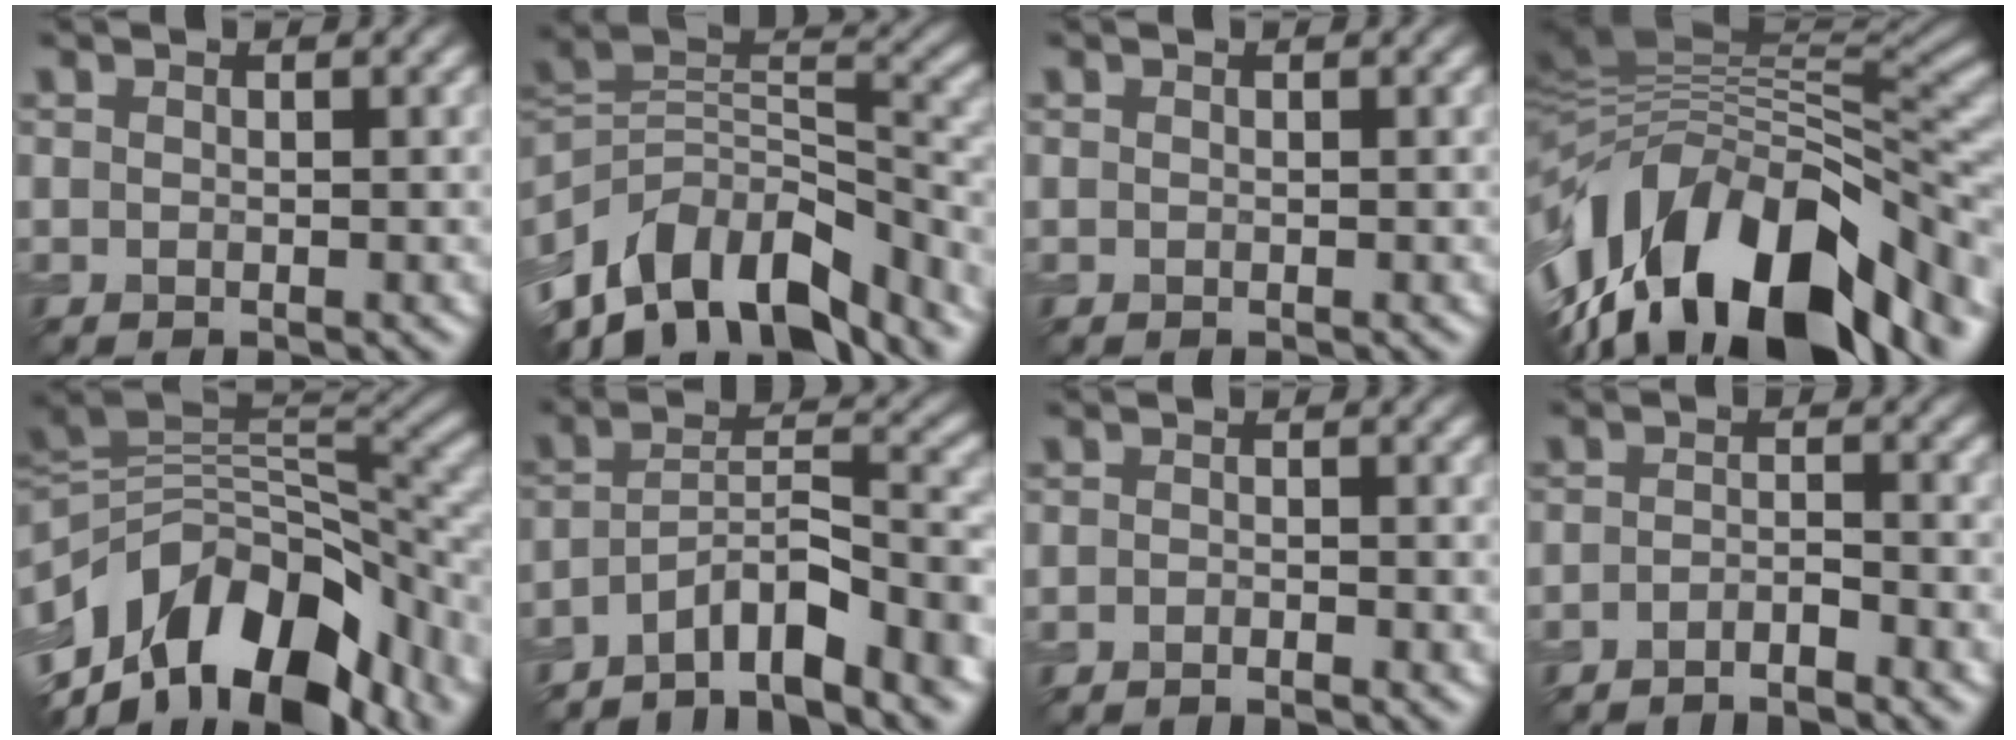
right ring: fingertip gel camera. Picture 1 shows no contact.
{"total": 12.5, "force": [-8.0, 6.4, 7.1], "torque": [-0.134, 0.023, -0.150]}
{"total": 0.0}
{"total": 17.3, "force": [-6.7, 8.4, 13.5], "torque": [-0.227, 0.006, -0.115]}
{"total": 13.5, "force": [-6.8, 7.3, 9.1], "torque": [-0.157, 0.018, -0.119]}
{"total": 8.0, "force": [-5.6, 1.8, 5.4], "torque": [-0.080, 0.010, -0.098]}
{"total": 1.1, "force": [-0.9, 0.1, 0.6], "torque": [-0.012, -0.002, -0.019]}
{"total": 2.2, "force": [-1.7, 0.4, 1.4], "torque": [-0.019, 0.000, -0.036]}